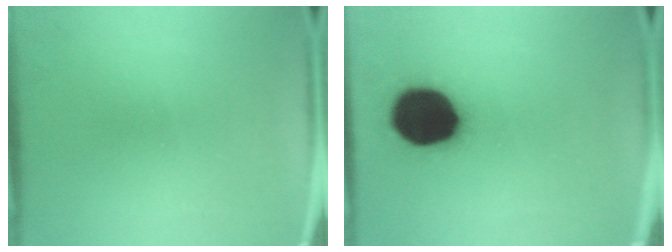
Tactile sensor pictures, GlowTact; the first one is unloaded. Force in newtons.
{"total": 18.3}